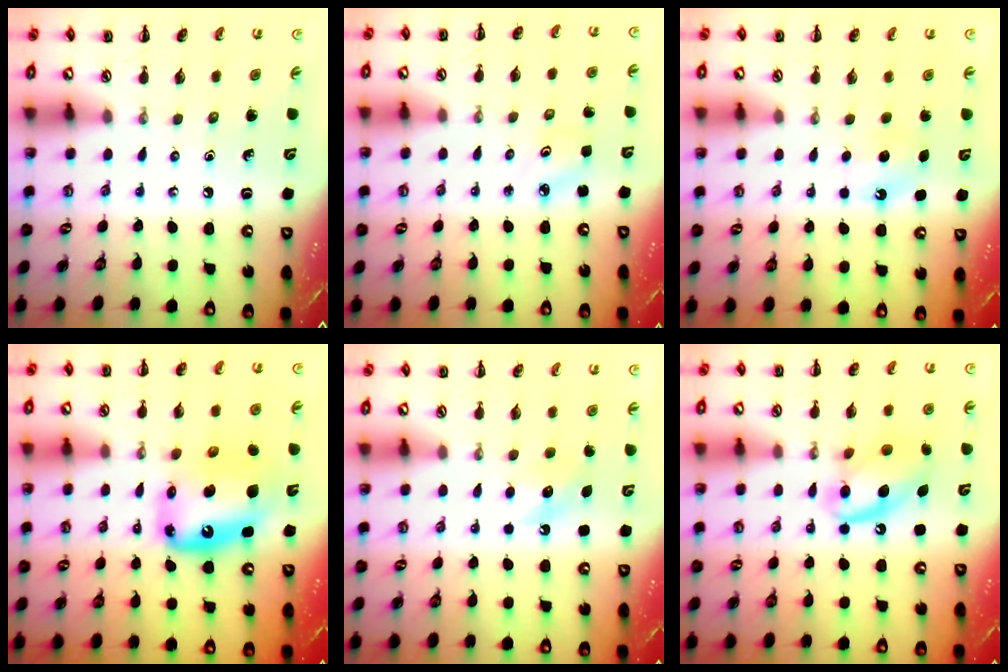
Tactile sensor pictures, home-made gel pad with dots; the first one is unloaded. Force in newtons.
{"total": 2.7, "press": 2.6, "slide": 0.8}
{"total": 5.1, "press": 4.9, "slide": 1.3}
{"total": 11.3, "press": 10.9, "slide": 3.1}
{"total": 5.2, "press": 5.0, "slide": 1.4}
{"total": 13.8, "press": 13.7, "slide": 1.7}